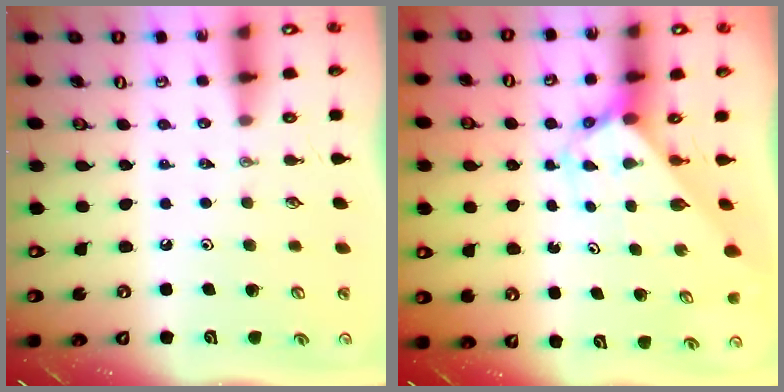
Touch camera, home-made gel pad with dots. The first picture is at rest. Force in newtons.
{"total": 2.7, "press": 2.7, "slide": 0.2}